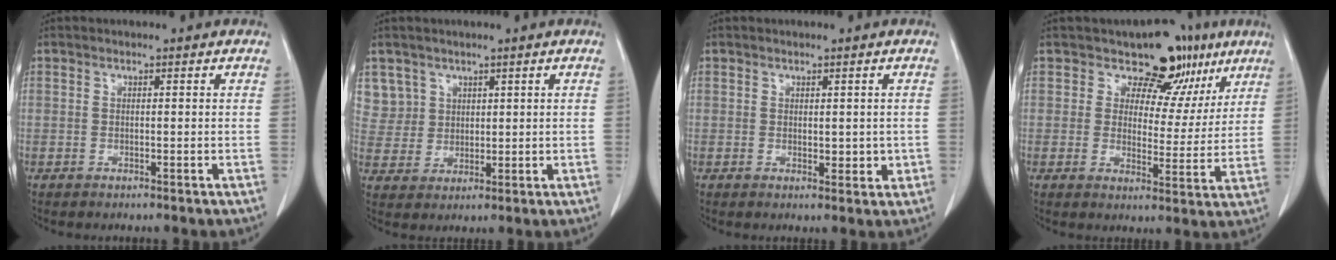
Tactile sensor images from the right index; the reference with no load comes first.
{"total": 5.5, "force": [3.1, 4.6, -0.4], "torque": [0.020, 0.004, 0.067]}
{"total": 2.4, "force": [0.0, 1.4, 1.9], "torque": [-0.020, -0.005, 0.005]}
{"total": 9.0, "force": [6.3, 5.8, 2.7], "torque": [-0.017, -0.004, 0.067]}